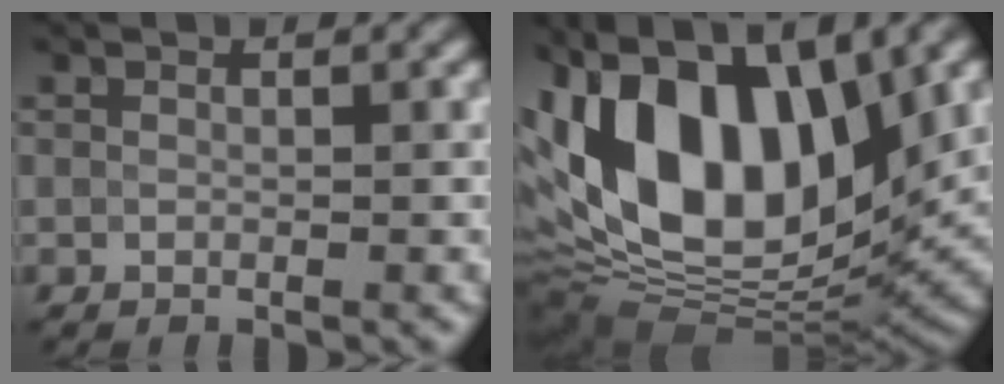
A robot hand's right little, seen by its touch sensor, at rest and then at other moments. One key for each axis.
{"total": 16.2, "fx": 4.1, "fy": 8.8, "fz": 12.9, "tx": -0.254, "ty": 0.014, "tz": 0.058}